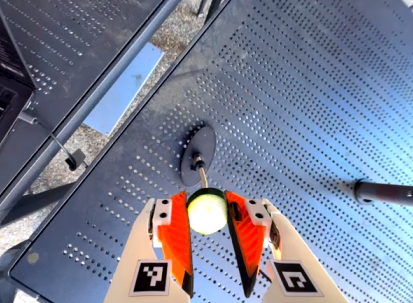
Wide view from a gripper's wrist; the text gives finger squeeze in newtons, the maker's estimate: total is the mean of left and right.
{"total": 11.2, "left": 11.7, "right": 10.6}